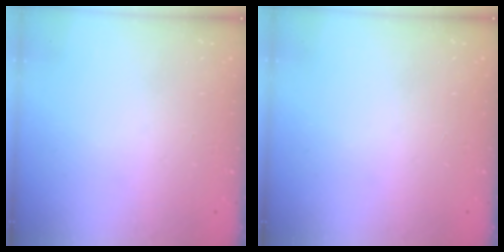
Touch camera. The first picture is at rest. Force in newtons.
{"total": 0.0}